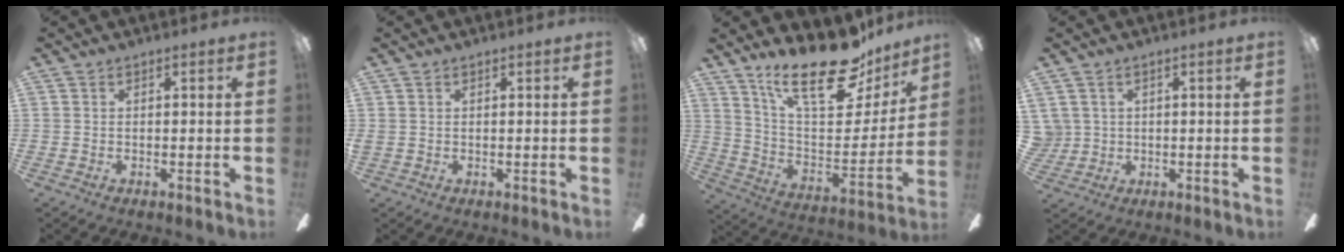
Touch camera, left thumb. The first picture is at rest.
{"total": 0.7, "force": [0.4, 0.6, 0.2], "torque": [-0.005, 0.004, 0.007]}
{"total": 24.2, "force": [17.7, 8.7, 14.1], "torque": [-0.215, -0.116, 0.303]}
{"total": 3.3, "force": [1.1, 3.1, 0.2], "torque": [-0.015, 0.008, 0.022]}